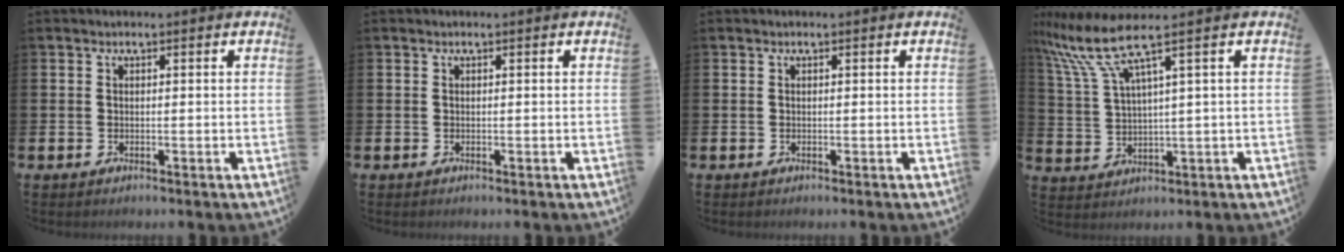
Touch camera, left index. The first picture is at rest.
{"total": 0.0}
{"total": 0.0}
{"total": 8.2, "force": [5.0, 1.1, 6.4], "torque": [-0.148, -0.022, 0.083]}